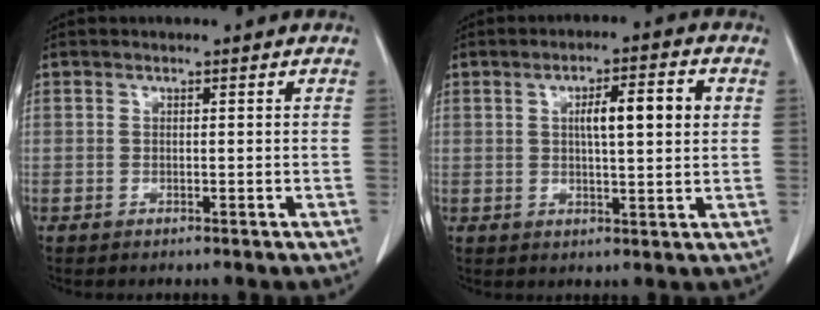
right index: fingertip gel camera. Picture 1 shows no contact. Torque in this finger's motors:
{"motor_torque": [0.38, 0.24, 0.25, 0.09]}